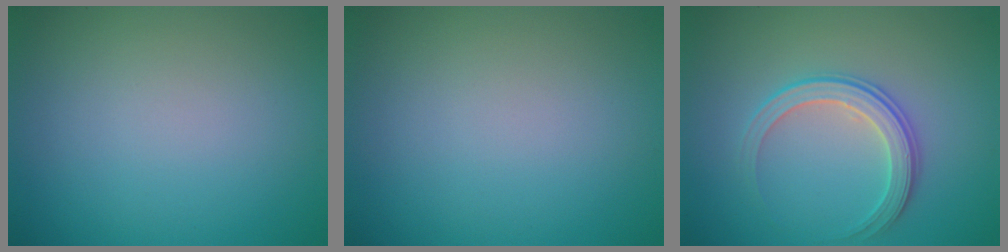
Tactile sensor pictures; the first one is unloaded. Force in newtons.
{"total": 0.0}
{"total": 3.0, "press": 2.8, "slide": 0.9}